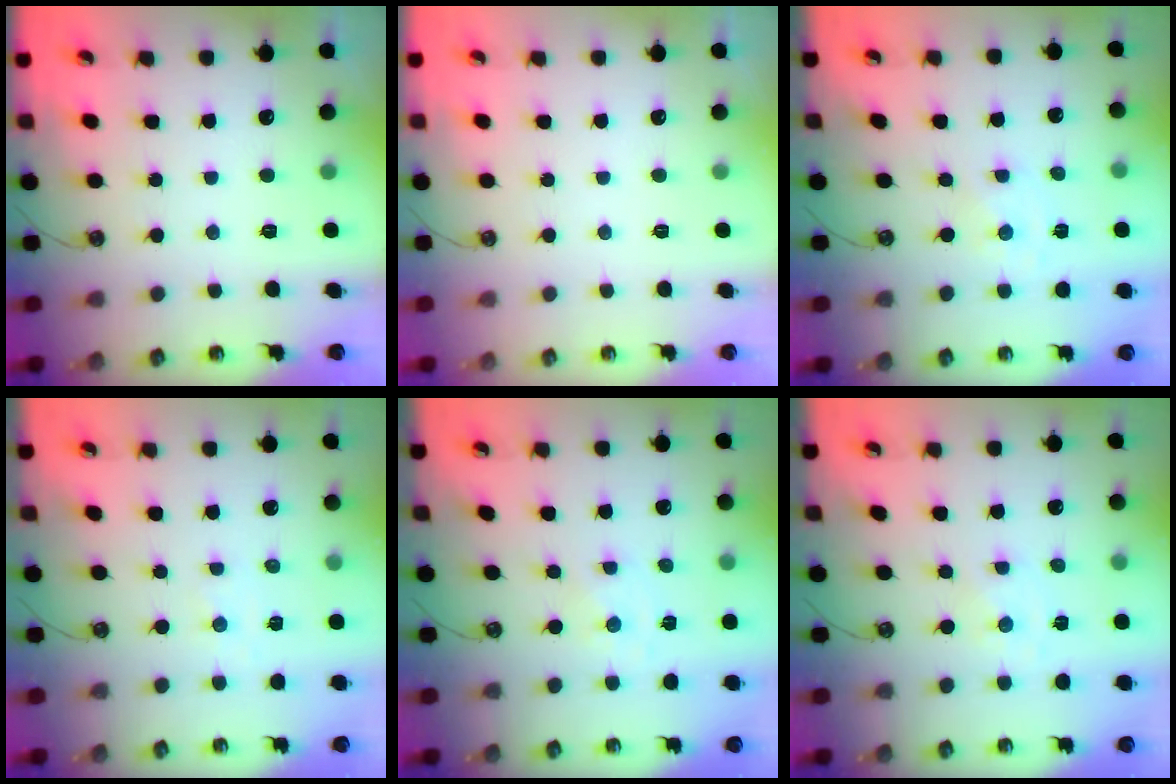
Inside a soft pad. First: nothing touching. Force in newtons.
{"total": 0.0}
{"total": 0.0}
{"total": 1.1, "press": 1.0, "slide": 0.2}
{"total": 0.0}
{"total": 0.0}